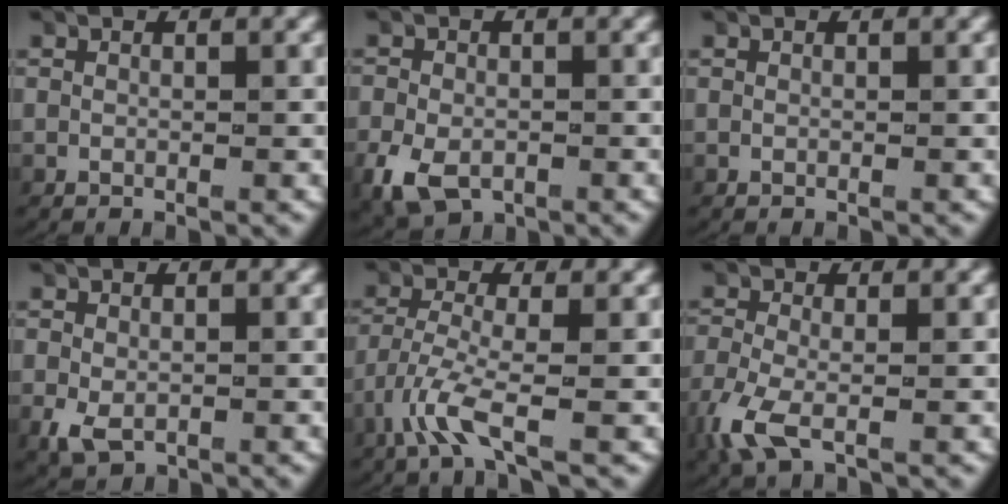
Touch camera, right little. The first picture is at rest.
{"total": 4.6, "force": [-2.2, 3.3, 2.3], "torque": [-0.064, -0.030, -0.022]}
{"total": 0.0}
{"total": 2.3, "force": [-1.0, 1.7, 1.2], "torque": [-0.039, -0.017, -0.006]}
{"total": 3.6, "force": [-2.2, 1.1, 2.6], "torque": [-0.080, -0.026, -0.030]}
{"total": 3.1, "force": [-1.6, 1.6, 2.1], "torque": [-0.067, -0.017, -0.022]}